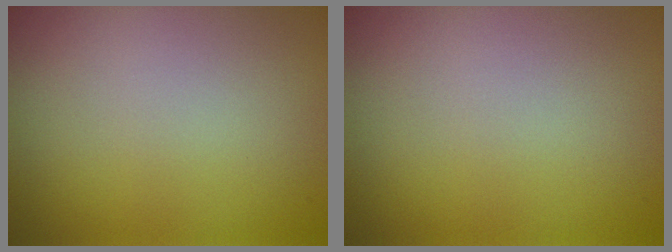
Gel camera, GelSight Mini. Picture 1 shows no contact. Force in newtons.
{"total": 0.0}